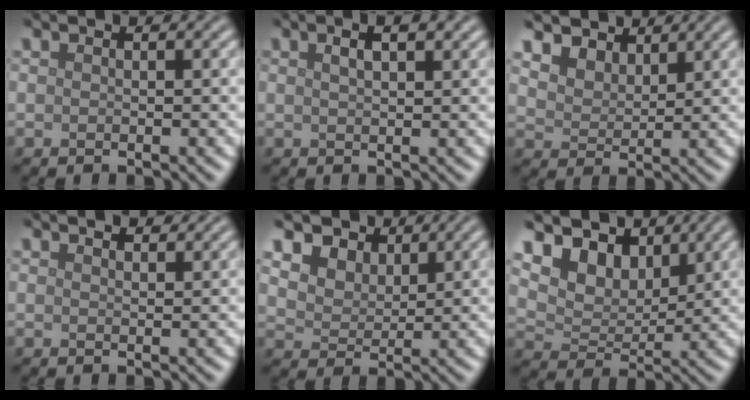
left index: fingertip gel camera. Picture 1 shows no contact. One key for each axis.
{"total": 2.8, "fx": 1.6, "fy": 1.0, "fz": 2.1, "tx": -0.019, "ty": 0.002, "tz": 0.014}
{"total": 5.5, "fx": 4.2, "fy": 2.9, "fz": 1.8, "tx": -0.074, "ty": -0.002, "tz": 0.078}
{"total": 2.0, "fx": 1.9, "fy": 0.4, "fz": 0.7, "tx": -0.014, "ty": 0.000, "tz": 0.026}
{"total": 7.0, "fx": 4.5, "fy": 4.7, "fz": 2.7, "tx": -0.077, "ty": 0.010, "tz": 0.077}
{"total": 8.6, "fx": 5.7, "fy": 5.0, "fz": 4.0, "tx": -0.099, "ty": -0.002, "tz": 0.098}